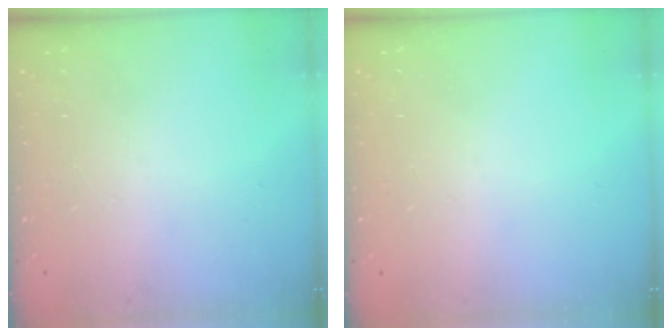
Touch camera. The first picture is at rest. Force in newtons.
{"total": 0.0}